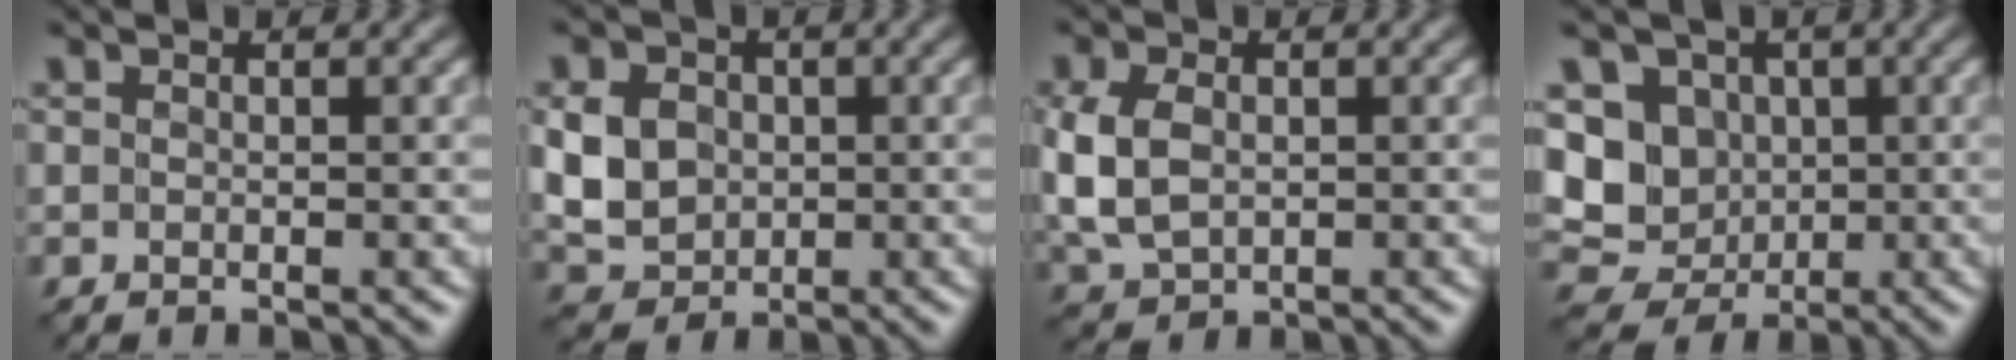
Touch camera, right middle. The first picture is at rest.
{"total": 4.7, "force": [0.3, 4.0, 2.4], "torque": [-0.061, 0.002, 0.006]}
{"total": 5.1, "force": [0.4, 3.7, 3.4], "torque": [-0.091, 0.001, 0.007]}
{"total": 6.3, "force": [0.8, 5.7, 2.5], "torque": [-0.023, -0.001, -0.011]}